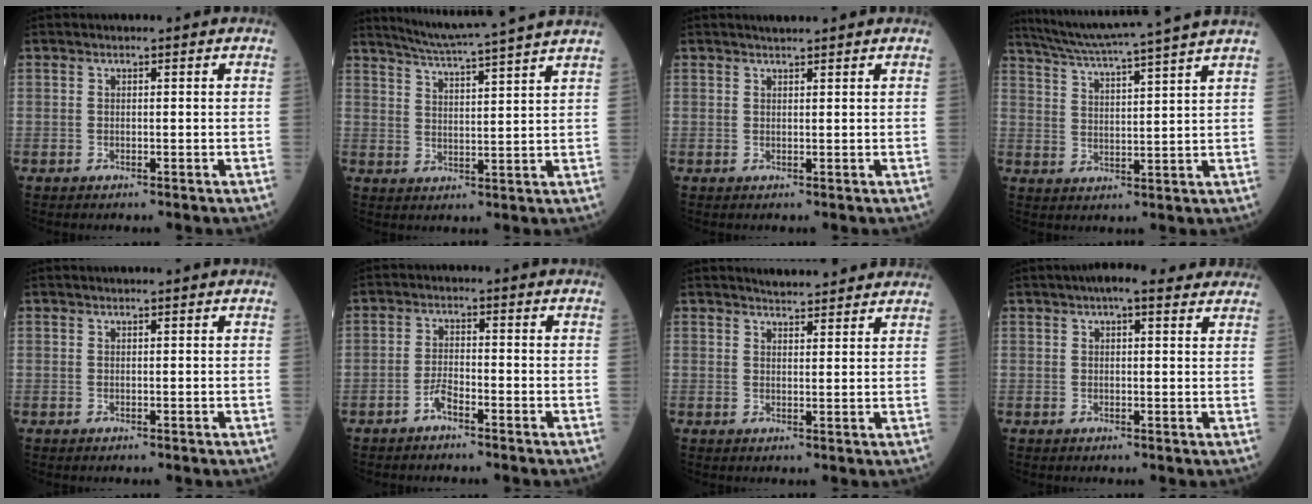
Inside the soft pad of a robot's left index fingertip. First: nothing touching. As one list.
[{"total": 14.5, "force": [13.1, -2.0, 6.0], "torque": [-0.109, -0.013, 0.181]}, {"total": 1.6, "force": [1.5, -0.1, 0.6], "torque": [-0.009, 0.009, 0.029]}, {"total": 16.0, "force": [14.1, -2.3, 7.2], "torque": [-0.132, -0.012, 0.202]}, {"total": 1.3, "force": [1.2, -0.2, 0.5], "torque": [-0.006, 0.010, 0.022]}, {"total": 2.5, "force": [-1.9, 0.4, 1.5], "torque": [-0.032, 0.000, -0.038]}, {"total": 6.4, "force": [6.0, 1.1, 1.8], "torque": [-0.027, 0.016, 0.074]}, {"total": 7.5, "force": [5.9, 1.9, 4.4], "torque": [-0.057, 0.034, 0.074]}]